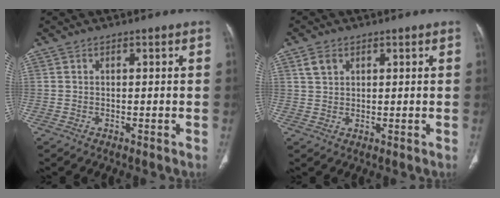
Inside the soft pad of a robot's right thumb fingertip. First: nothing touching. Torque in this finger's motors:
{"motor_torque": [-0.02, 0.02, 0.31, -0.31, 0.00]}